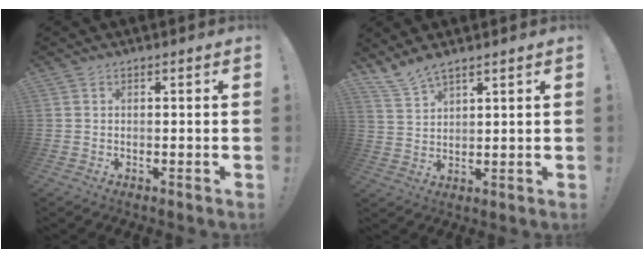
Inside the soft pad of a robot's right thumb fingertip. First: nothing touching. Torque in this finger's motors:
{"motor_torque": [-0.18, 0.19, 0.01, 0.00, 0.00]}